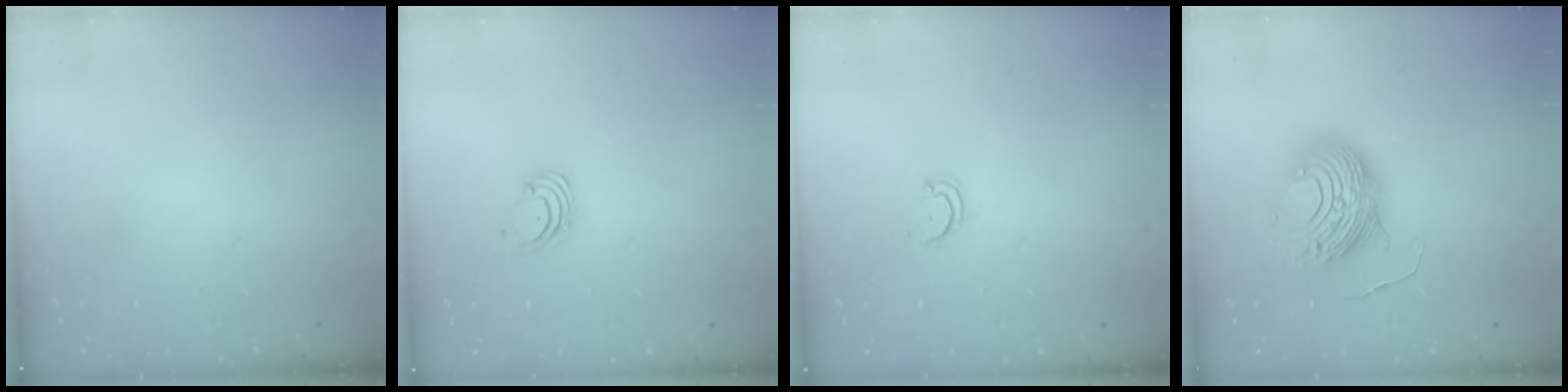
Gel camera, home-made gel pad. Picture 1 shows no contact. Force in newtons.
{"total": 1.6, "press": 1.6, "slide": 0.1}
{"total": 3.0, "press": 3.0, "slide": 0.2}
{"total": 12.7, "press": 12.7, "slide": 1.3}